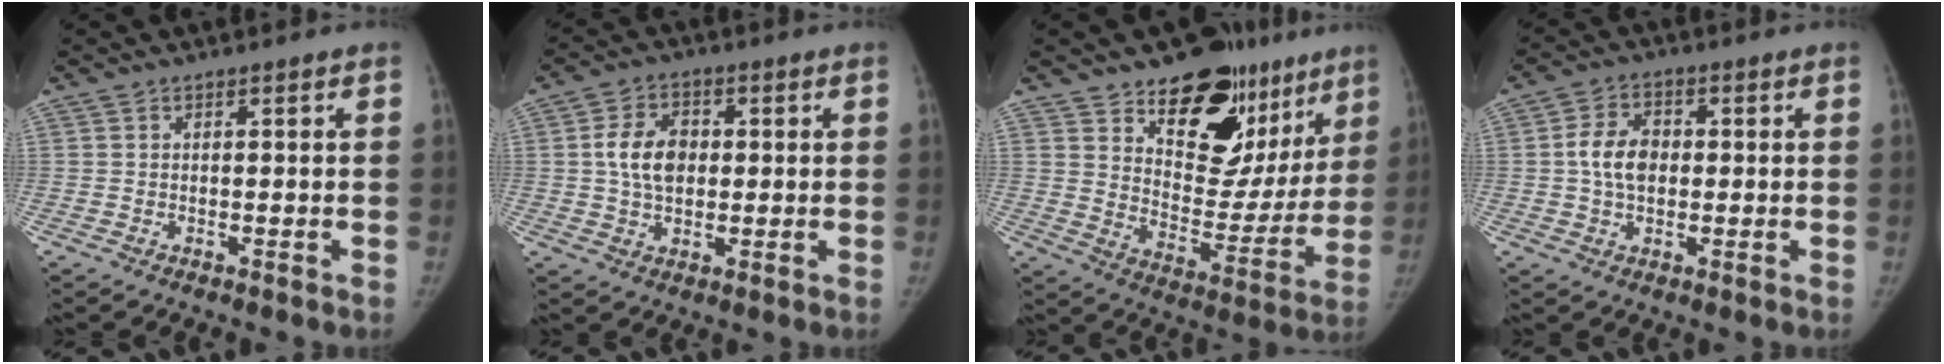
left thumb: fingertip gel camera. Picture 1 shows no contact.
{"total": 8.1, "force": [0.9, 5.6, 5.8], "torque": [-0.088, 0.005, 0.015]}
{"total": 23.1, "force": [14.5, 13.1, 12.5], "torque": [-0.115, -0.069, 0.216]}
{"total": 7.0, "force": [0.3, 4.9, 5.0], "torque": [-0.082, 0.010, 0.003]}